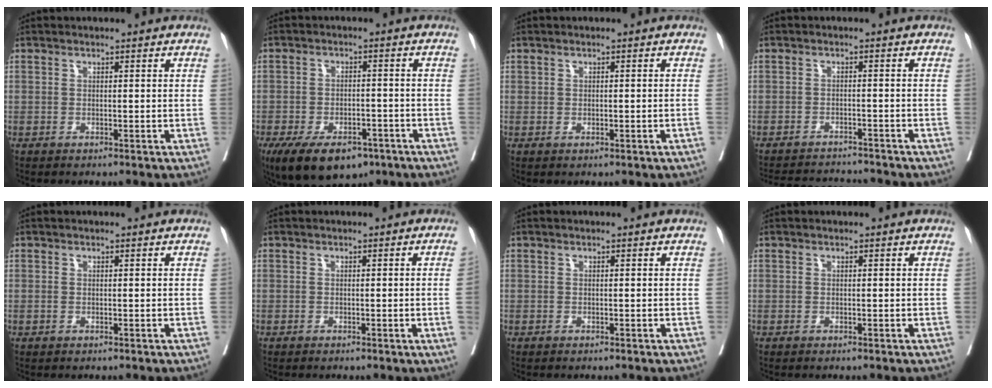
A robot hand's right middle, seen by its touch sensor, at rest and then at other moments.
{"total": 11.9, "force": [-7.9, 5.4, 6.9], "torque": [-0.116, -0.005, -0.123]}
{"total": 0.7, "force": [-0.1, 0.0, 0.6], "torque": [-0.014, 0.008, 0.004]}
{"total": 7.8, "force": [-7.7, 0.1, 1.0], "torque": [-0.012, 0.003, -0.114]}
{"total": 0.0}
{"total": 2.1, "force": [-0.2, -0.8, 2.0], "torque": [-0.031, -0.002, 0.002]}
{"total": 0.0}
{"total": 0.0}